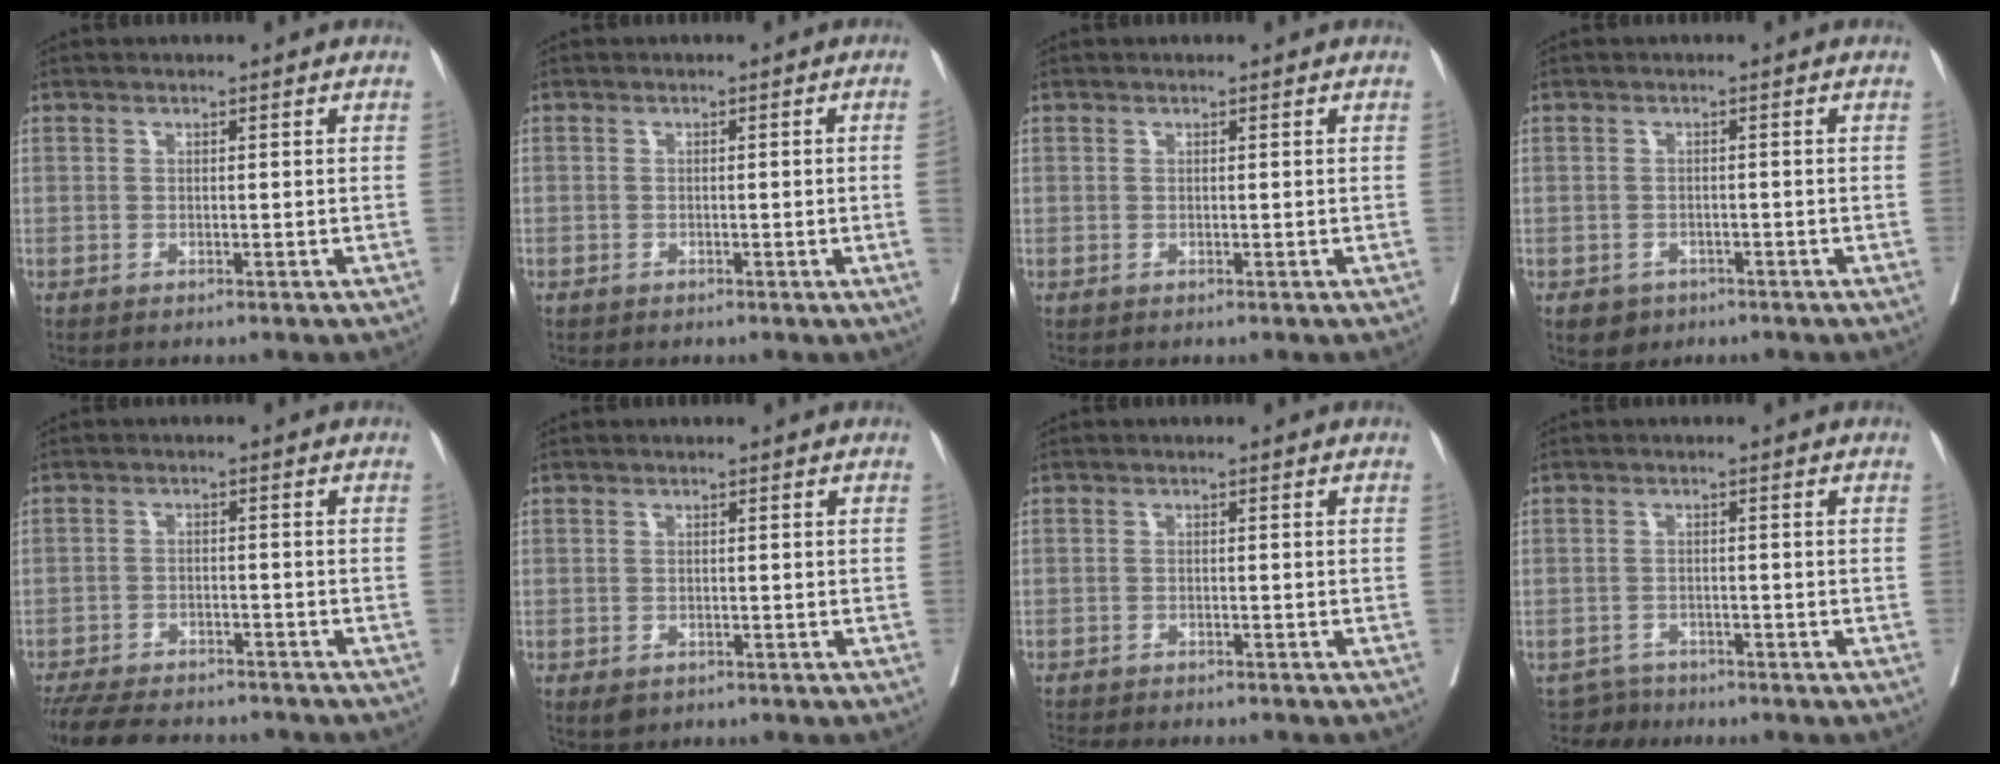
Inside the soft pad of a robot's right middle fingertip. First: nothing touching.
{"total": 1.4, "force": [-0.4, -0.2, 1.3], "torque": [-0.021, 0.003, -0.007]}
{"total": 0.0}
{"total": 2.7, "force": [-1.8, 2.0, 0.6], "torque": [-0.011, 0.003, -0.021]}
{"total": 13.9, "force": [-12.3, 3.6, 5.4], "torque": [-0.113, -0.012, -0.172]}
{"total": 1.5, "force": [-0.8, 1.1, 0.6], "torque": [-0.013, -0.001, -0.004]}
{"total": 9.6, "force": [-8.7, 1.6, 3.6], "torque": [-0.053, -0.015, -0.114]}
{"total": 2.5, "force": [-2.1, 0.5, -1.2], "torque": [0.022, -0.006, -0.036]}